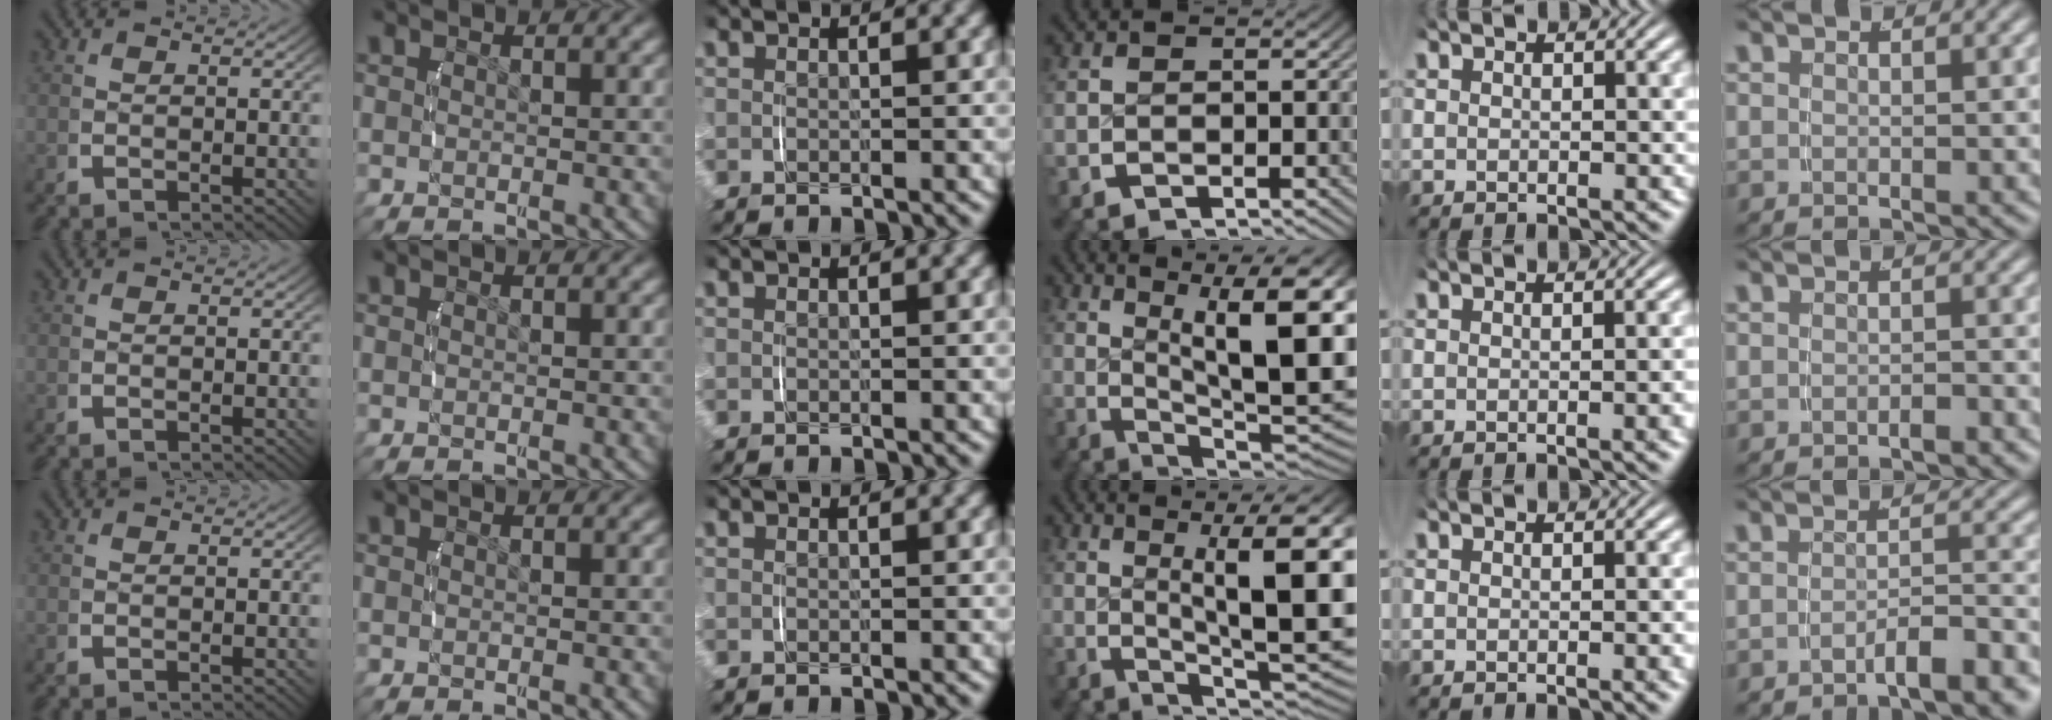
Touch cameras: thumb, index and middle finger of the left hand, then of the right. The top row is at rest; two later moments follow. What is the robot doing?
{"motion": "lift_and_place", "object": "measuring cup"}